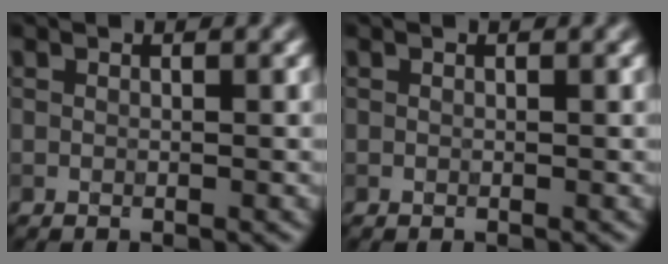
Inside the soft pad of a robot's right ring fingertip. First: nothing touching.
{"total": 0.0}